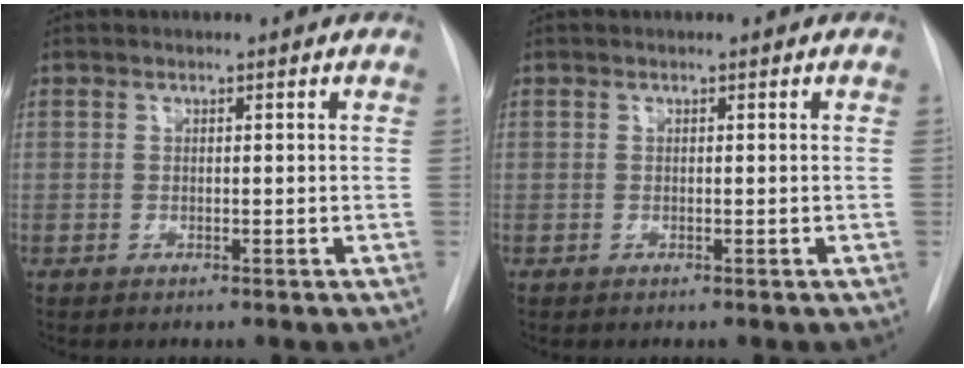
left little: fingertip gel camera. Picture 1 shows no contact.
{"total": 0.0}